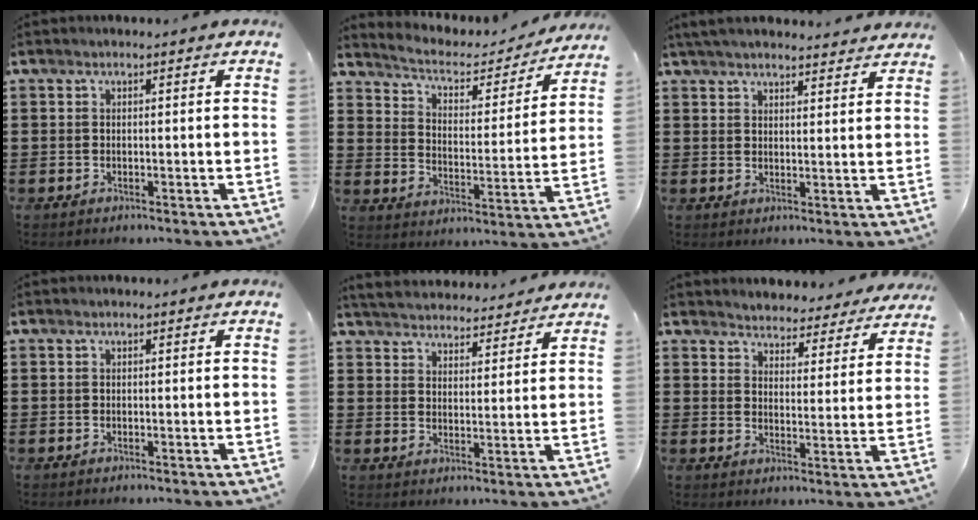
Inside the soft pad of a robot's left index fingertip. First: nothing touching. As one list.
[{"total": 3.5, "force": [3.0, 1.2, 1.3], "torque": [-0.046, -0.024, 0.040]}, {"total": 4.0, "force": [3.9, 0.2, 1.0], "torque": [-0.031, -0.008, 0.071]}, {"total": 0.0}, {"total": 4.4, "force": [4.4, 0.5, 0.3], "torque": [-0.026, -0.025, 0.077]}, {"total": 4.1, "force": [4.0, 0.3, -0.6], "torque": [-0.005, -0.035, 0.068]}]